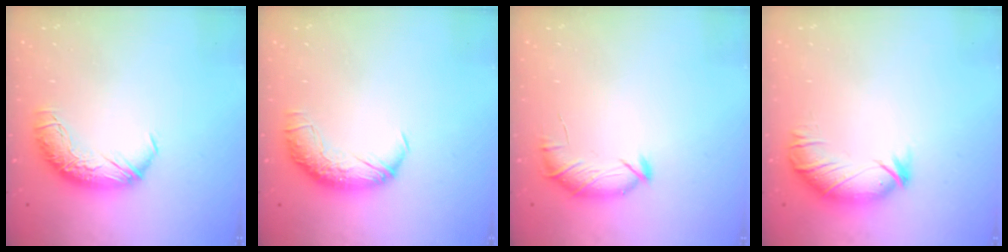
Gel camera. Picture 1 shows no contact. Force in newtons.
{"total": 1.6, "press": 0.6, "slide": 1.5}
{"total": 5.4, "press": 5.3, "slide": 1.2}
{"total": 2.8, "press": 2.6, "slide": 0.9}